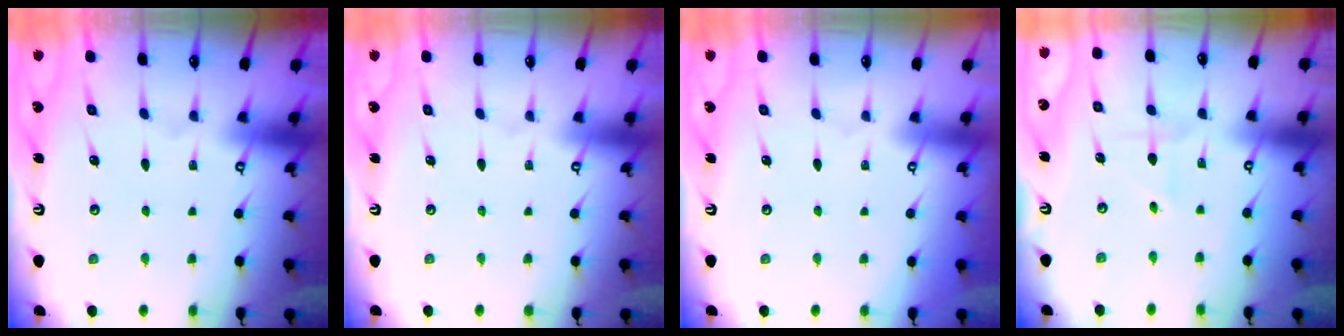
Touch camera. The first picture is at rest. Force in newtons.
{"total": 0.0}
{"total": 0.0}
{"total": 1.9, "press": 1.9, "slide": 0.2}